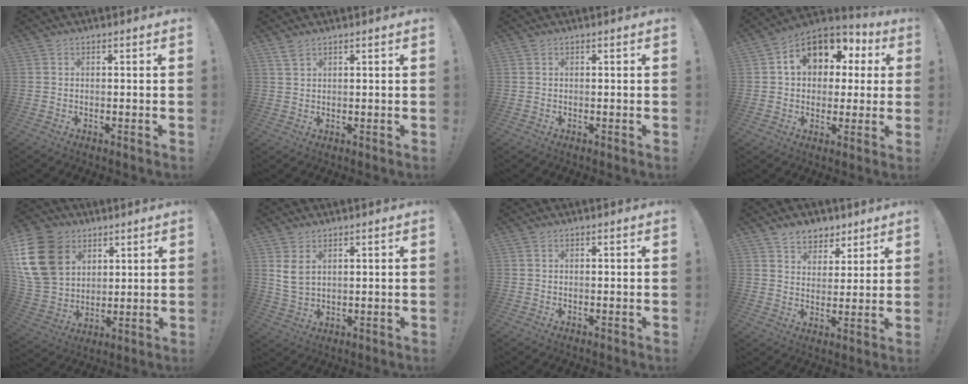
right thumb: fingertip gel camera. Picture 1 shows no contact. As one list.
[{"total": 2.5, "force": [1.9, 1.0, 1.2], "torque": [-0.015, -0.011, 0.034]}, {"total": 0.0}, {"total": 12.9, "force": [4.8, 9.3, 7.5], "torque": [-0.109, -0.016, 0.087]}, {"total": 19.7, "force": [6.8, 15.0, 10.7], "torque": [-0.190, -0.029, 0.137]}, {"total": 5.6, "force": [2.7, 3.4, 3.6], "torque": [-0.065, -0.011, 0.052]}, {"total": 0.0}, {"total": 7.6, "force": [5.5, 5.1, 1.2], "torque": [-0.017, -0.041, 0.109]}]